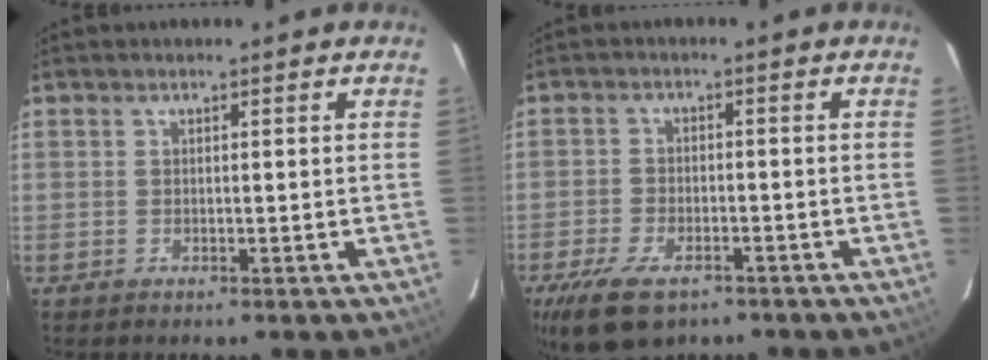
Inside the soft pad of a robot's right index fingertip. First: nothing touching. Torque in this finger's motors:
{"motor_torque": [0.49, -0.49, 0.48, 0.07]}